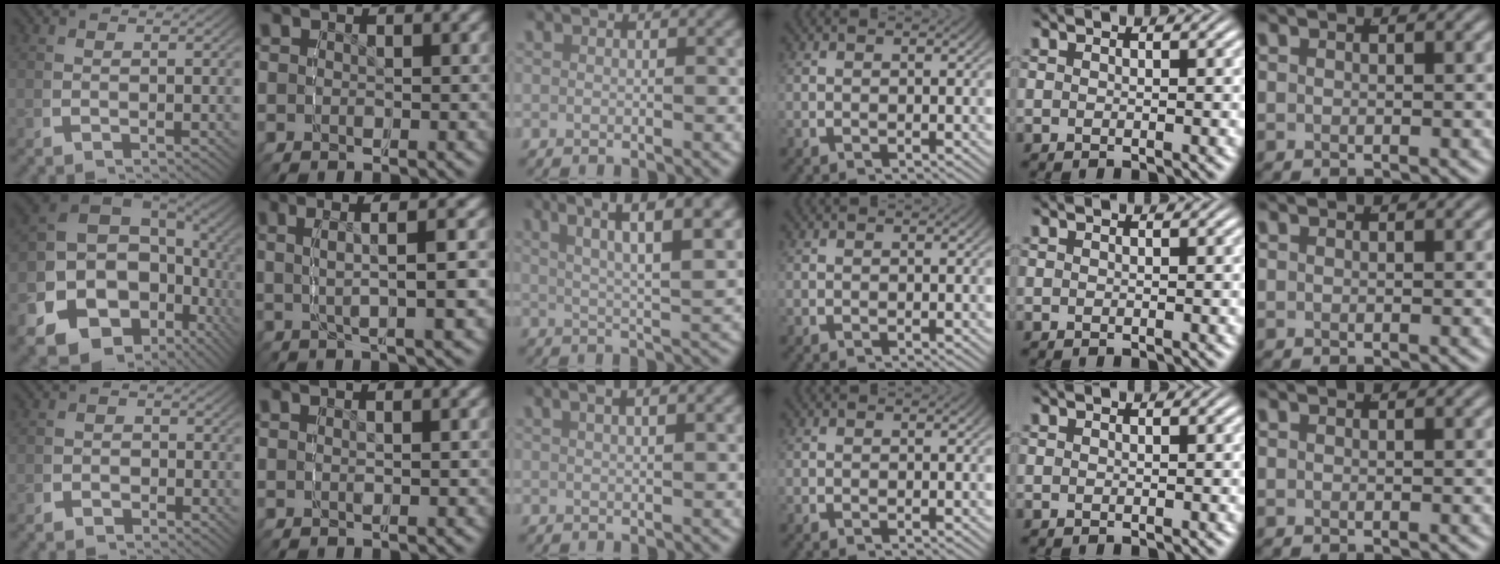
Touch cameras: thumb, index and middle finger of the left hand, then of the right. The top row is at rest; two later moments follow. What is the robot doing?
{"motion": "lift_and_place", "object": "sponge"}